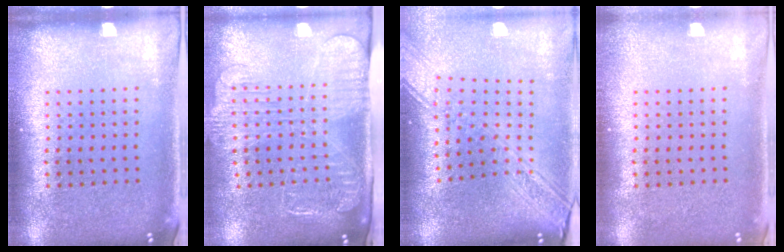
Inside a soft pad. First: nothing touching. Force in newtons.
{"total": 2.6, "press": 2.1, "slide": 1.6}
{"total": 2.8, "press": 2.2, "slide": 1.7}
{"total": 0.7, "press": 0.6, "slide": 0.3}